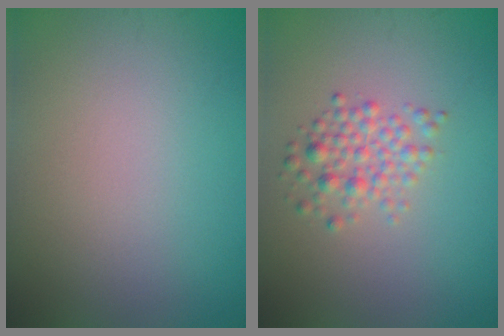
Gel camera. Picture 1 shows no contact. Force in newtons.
{"total": 2.5, "press": 2.5, "slide": 0.1}